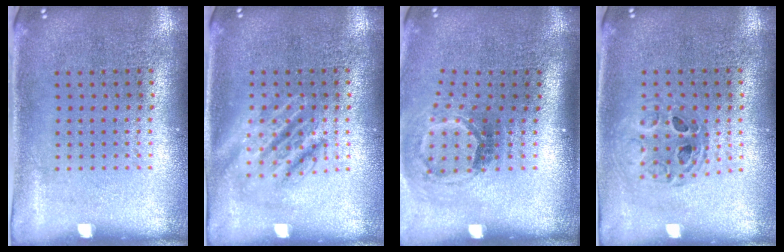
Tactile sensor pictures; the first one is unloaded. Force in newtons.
{"total": 1.7, "press": 1.7, "slide": 0.3}
{"total": 1.8, "press": 1.1, "slide": 1.4}
{"total": 0.8, "press": 0.8, "slide": 0.1}